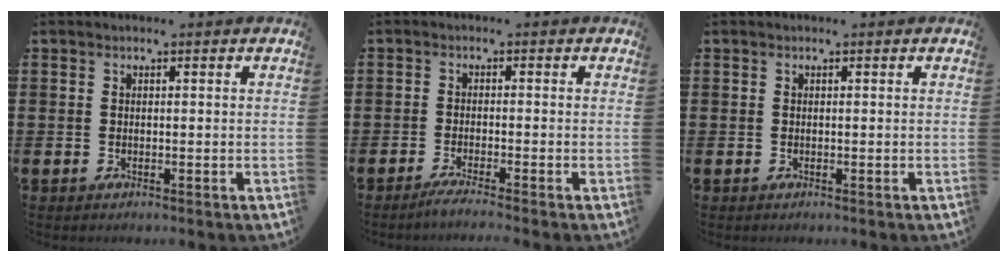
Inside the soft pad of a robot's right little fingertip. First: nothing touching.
{"total": 1.8, "force": [-1.4, -0.1, 1.2], "torque": [-0.018, 0.001, -0.026]}
{"total": 0.0}